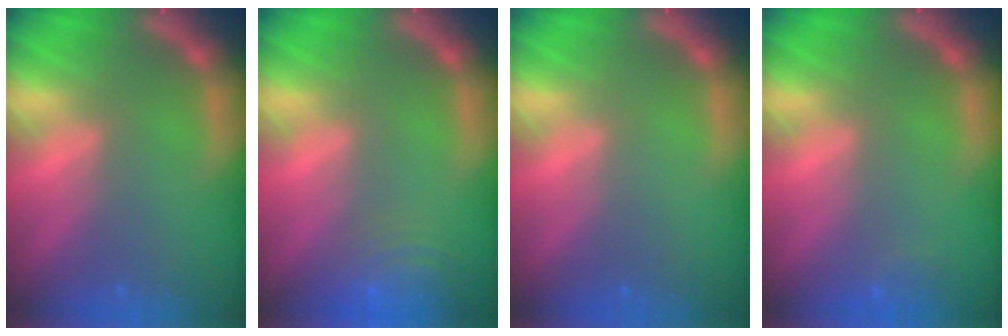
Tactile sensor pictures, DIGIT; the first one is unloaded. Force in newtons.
{"total": 7.0}
{"total": 0.0}
{"total": 0.9}